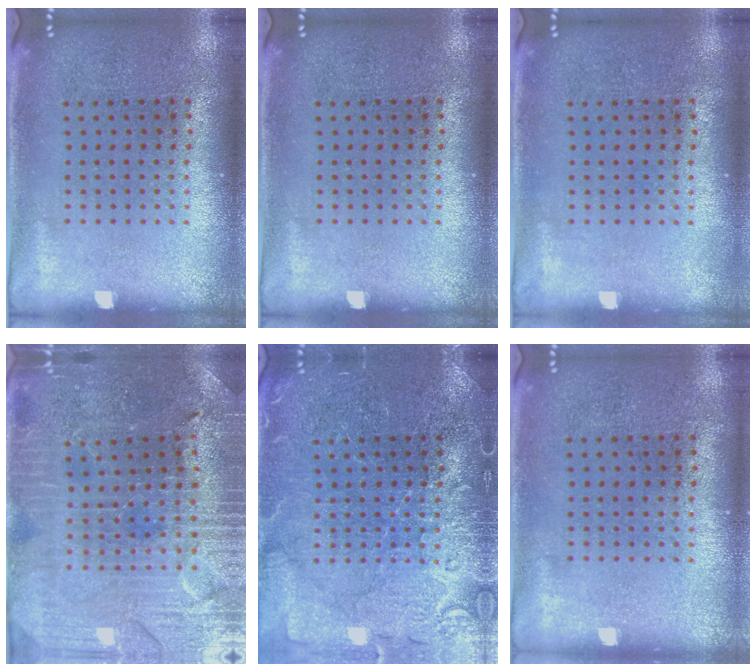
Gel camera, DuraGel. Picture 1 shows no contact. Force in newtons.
{"total": 0.0}
{"total": 0.0}
{"total": 3.3, "press": 3.3, "slide": 0.5}
{"total": 5.2, "press": 5.2, "slide": 0.7}
{"total": 0.0}